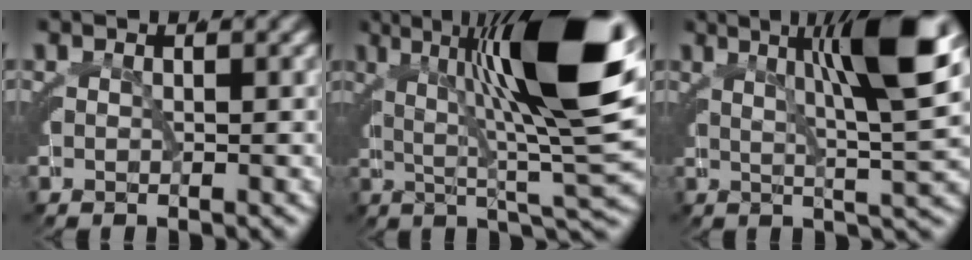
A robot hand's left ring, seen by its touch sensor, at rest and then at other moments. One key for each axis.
{"total": 14.3, "fx": 3.4, "fy": 1.8, "fz": 13.8, "tx": -0.179, "ty": 0.018, "tz": 0.053}
{"total": 8.8, "fx": 3.2, "fy": 0.2, "fz": 8.2, "tx": -0.105, "ty": 0.010, "tz": 0.050}